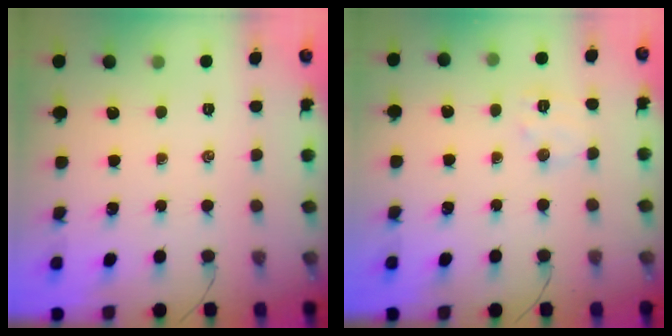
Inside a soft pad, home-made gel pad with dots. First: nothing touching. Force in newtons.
{"total": 5.7, "press": 5.6, "slide": 1.3}